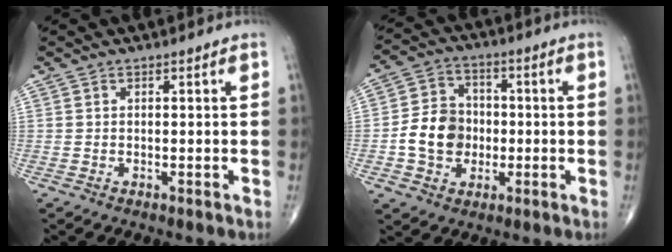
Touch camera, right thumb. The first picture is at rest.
{"total": 10.2, "force": [-1.5, 8.4, 5.5], "torque": [-0.074, 0.023, -0.034]}